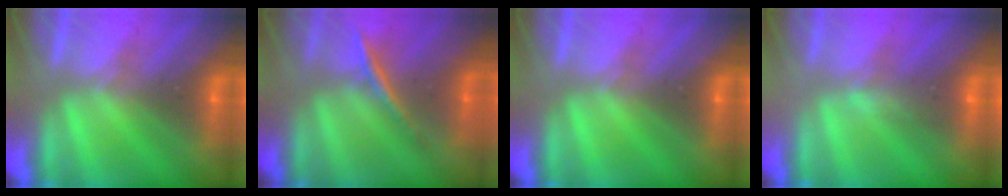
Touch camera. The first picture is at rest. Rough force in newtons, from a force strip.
{"total": 2.0}
{"total": 0.0}
{"total": 4.6}